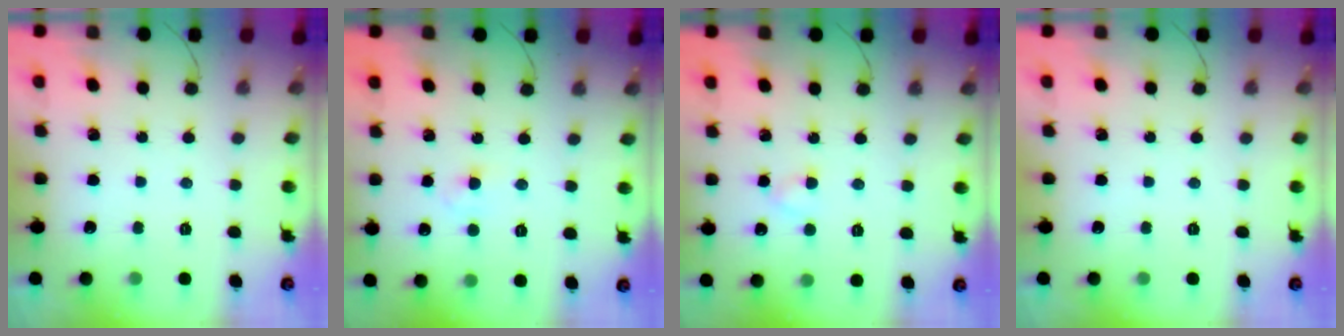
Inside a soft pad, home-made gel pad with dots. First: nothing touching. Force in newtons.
{"total": 2.4, "press": 2.3, "slide": 0.9}
{"total": 2.0, "press": 1.8, "slide": 0.9}
{"total": 0.0}